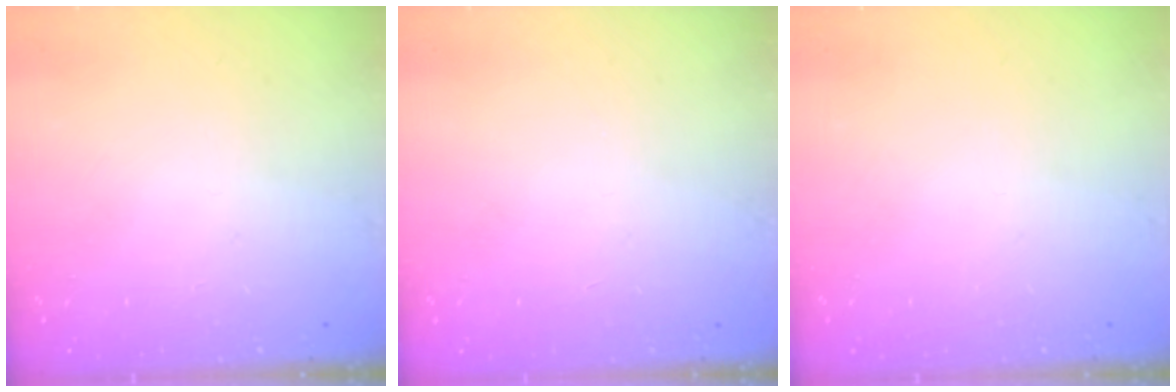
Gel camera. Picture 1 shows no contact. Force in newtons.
{"total": 1.9, "press": 1.7, "slide": 0.8}
{"total": 0.0}